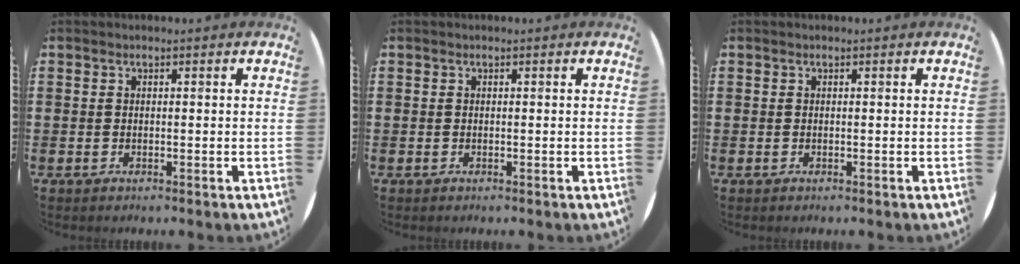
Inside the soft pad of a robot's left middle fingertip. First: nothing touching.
{"total": 0.0}
{"total": 0.0}